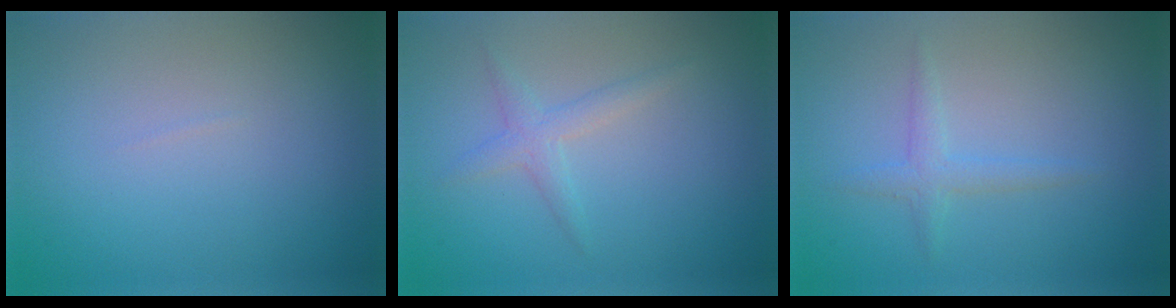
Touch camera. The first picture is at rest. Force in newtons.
{"total": 1.8, "press": 1.8, "slide": 0.1}
{"total": 1.6, "press": 1.6, "slide": 0.1}